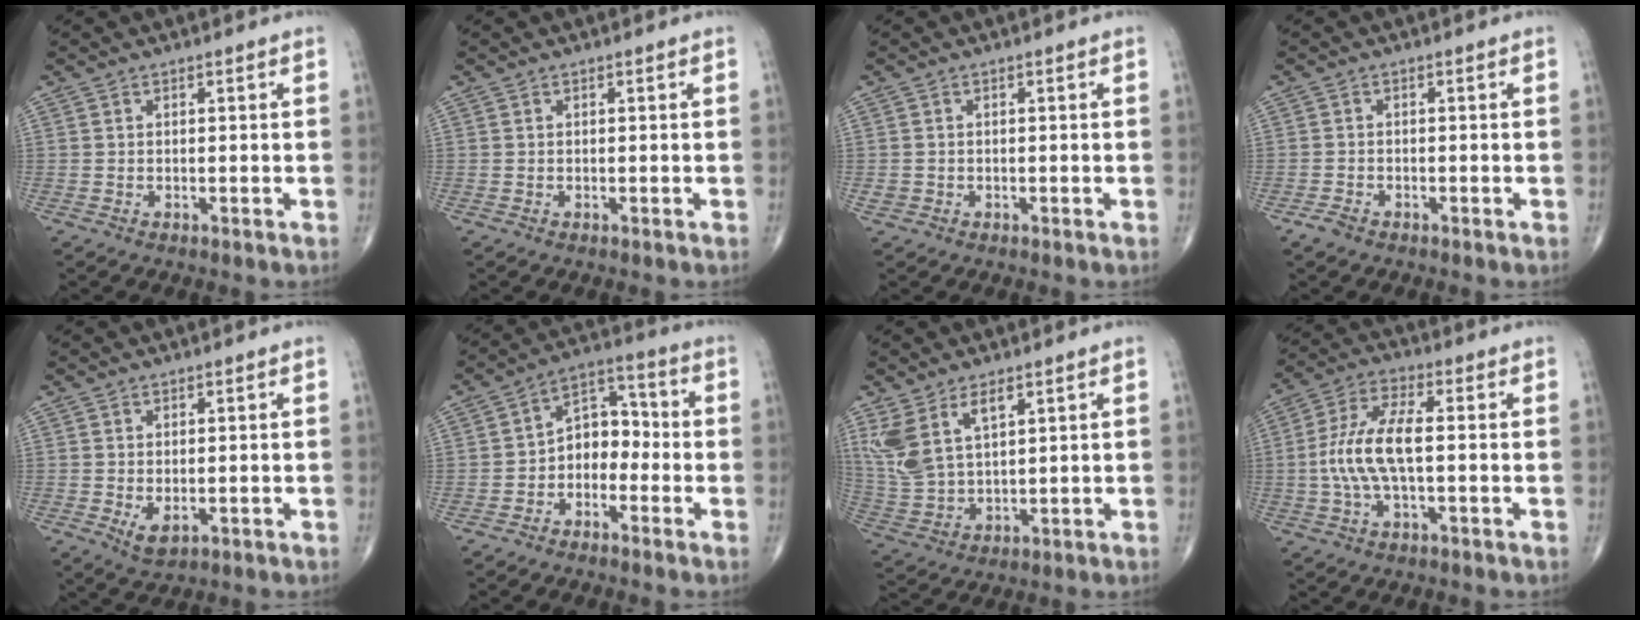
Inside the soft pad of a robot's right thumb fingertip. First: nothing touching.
{"total": 0.0}
{"total": 1.1, "force": [-0.3, 1.0, 0.3], "torque": [-0.005, 0.003, -0.002]}
{"total": 1.7, "force": [-1.3, 0.9, 0.8], "torque": [-0.018, 0.002, -0.023]}
{"total": 3.1, "force": [-0.5, 1.7, 2.5], "torque": [-0.036, -0.007, 0.001]}
{"total": 7.9, "force": [-2.2, 5.7, 5.0], "torque": [-0.048, 0.043, -0.053]}
{"total": 10.2, "force": [5.1, 4.9, 7.4], "torque": [-0.160, -0.014, 0.116]}
{"total": 10.5, "force": [-0.7, 3.8, 9.8], "torque": [-0.219, 0.026, -0.017]}